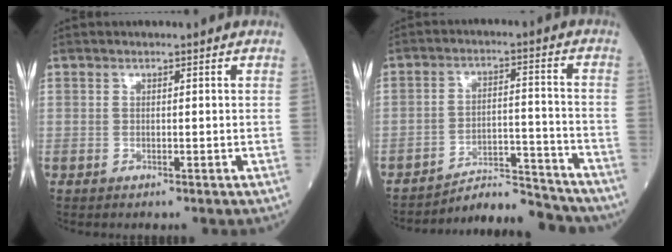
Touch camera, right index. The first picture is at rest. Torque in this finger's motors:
{"motor_torque": [-0.07, -1.43, 0.14, 0.01]}